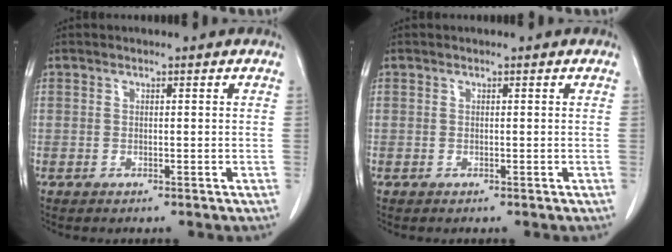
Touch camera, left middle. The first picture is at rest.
{"total": 0.0}